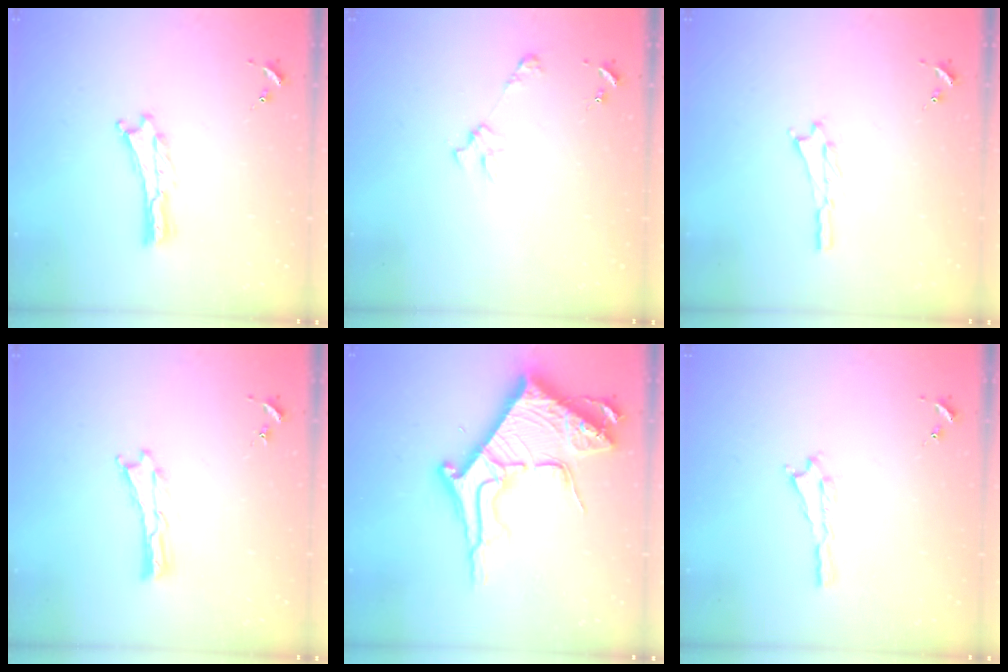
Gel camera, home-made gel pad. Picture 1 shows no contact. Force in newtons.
{"total": 2.4, "press": 2.4, "slide": 0.3}
{"total": 0.8, "press": 0.8, "slide": 0.2}
{"total": 0.0}
{"total": 13.9, "press": 13.9, "slide": 1.5}
{"total": 0.6, "press": 0.5, "slide": 0.2}